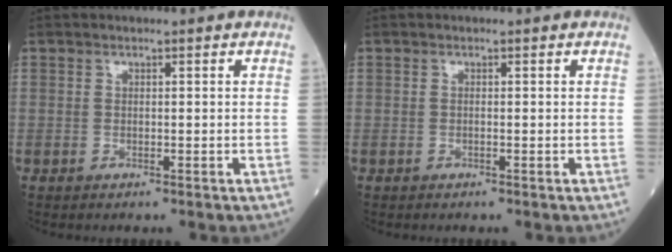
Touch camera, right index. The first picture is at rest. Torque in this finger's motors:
{"motor_torque": [0.12, -0.01, -0.03, -0.01]}